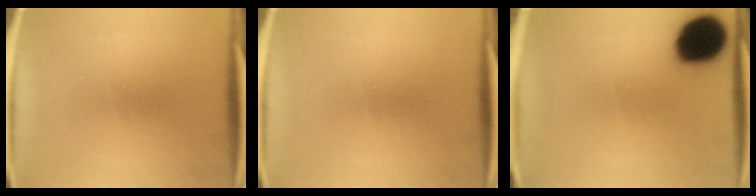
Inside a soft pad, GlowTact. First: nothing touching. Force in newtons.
{"total": 0.0}
{"total": 19.1}